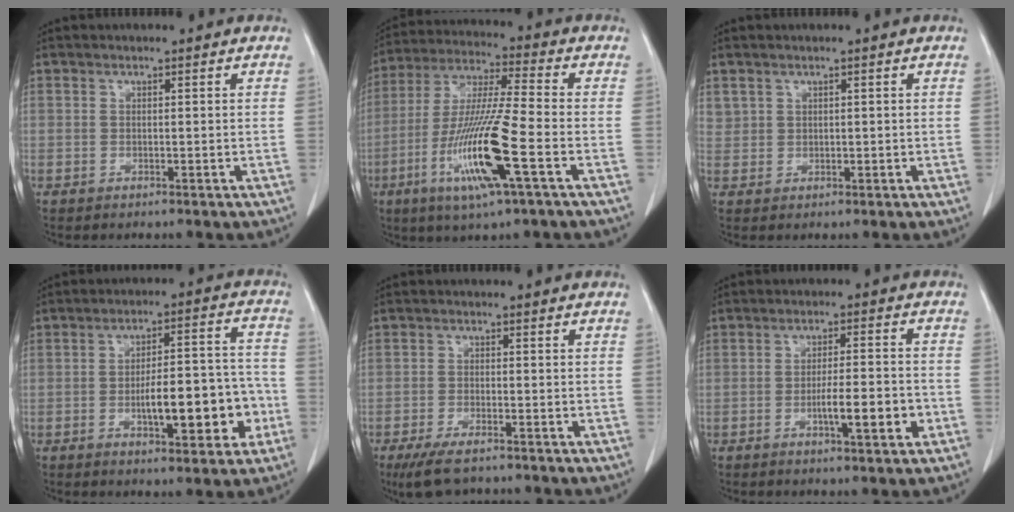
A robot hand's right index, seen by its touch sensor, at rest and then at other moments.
{"total": 15.5, "force": [-5.5, 0.2, 14.5], "torque": [-0.298, -0.021, -0.105]}
{"total": 1.6, "force": [1.0, 1.2, 0.2], "torque": [0.003, 0.006, 0.017]}
{"total": 12.3, "force": [-3.6, 3.8, 11.2], "torque": [-0.167, 0.027, -0.047]}
{"total": 6.1, "force": [-4.6, 1.8, 3.5], "torque": [-0.066, -0.011, -0.079]}
{"total": 6.7, "force": [-2.3, 0.9, 6.2], "torque": [-0.101, -0.001, -0.033]}